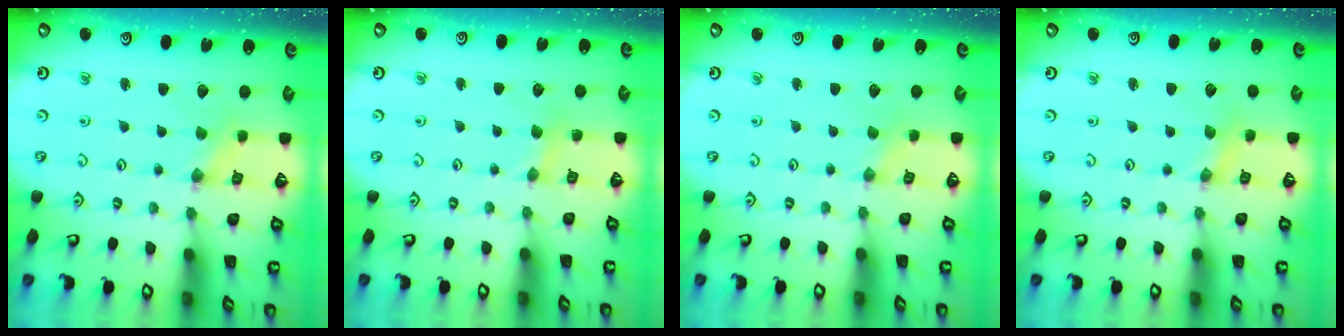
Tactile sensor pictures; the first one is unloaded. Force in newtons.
{"total": 2.7, "press": 2.7, "slide": 0.4}
{"total": 0.0}
{"total": 1.2, "press": 1.1, "slide": 0.3}